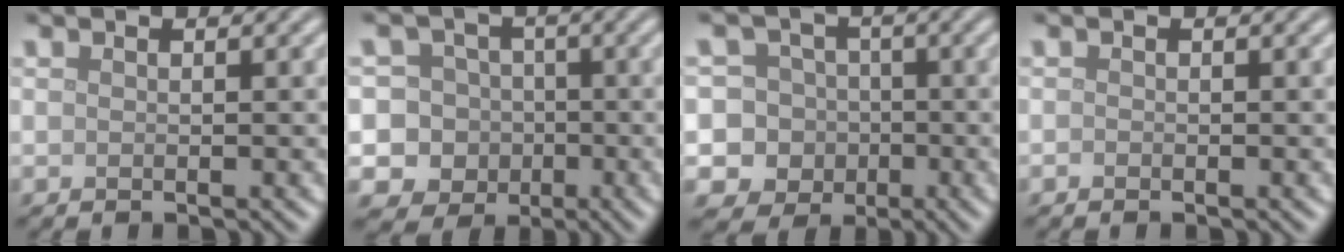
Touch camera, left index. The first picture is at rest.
{"total": 9.8, "force": [-1.9, 9.3, 2.4], "torque": [-0.048, 0.017, -0.063]}
{"total": 10.2, "force": [-1.8, 9.8, 2.4], "torque": [-0.058, 0.017, -0.056]}
{"total": 0.0}